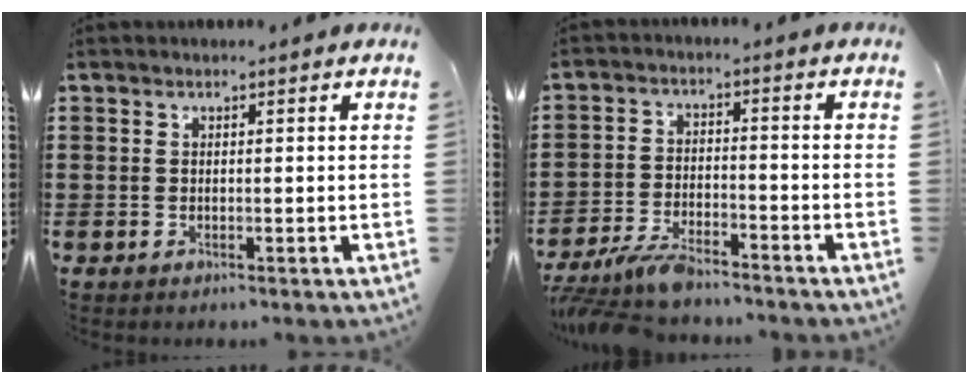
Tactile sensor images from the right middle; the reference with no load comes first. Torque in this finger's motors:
{"motor_torque": [0.57, 0.31, 0.12, 0.03]}